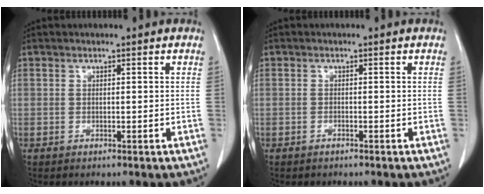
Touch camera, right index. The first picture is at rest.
{"total": 0.5, "force": [-0.5, 0.2, 0.2], "torque": [-0.011, -0.002, -0.009]}